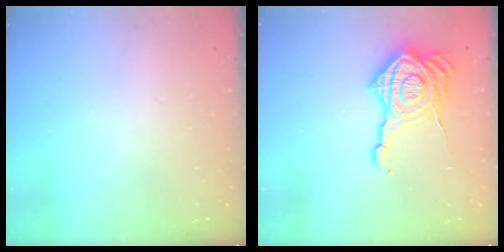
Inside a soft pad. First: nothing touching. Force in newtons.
{"total": 21.5, "press": 21.4, "slide": 1.7}